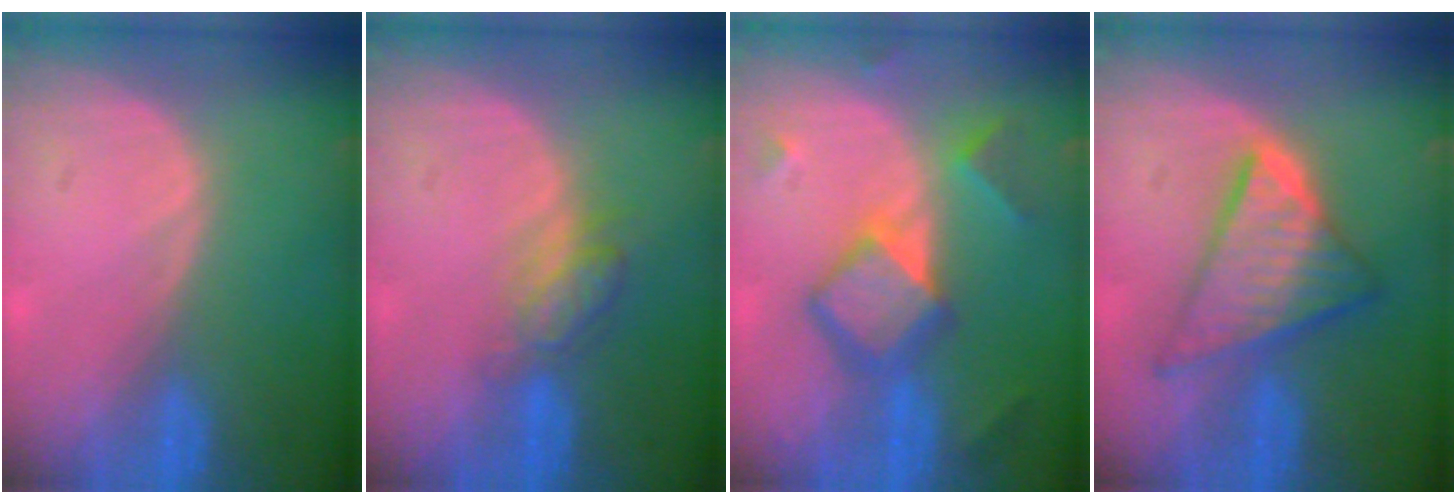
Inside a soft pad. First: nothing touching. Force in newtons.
{"total": 4.8, "press": 4.2, "slide": 2.1}
{"total": 7.7, "press": 7.6, "slide": 0.6}
{"total": 9.0, "press": 9.0, "slide": 0.7}